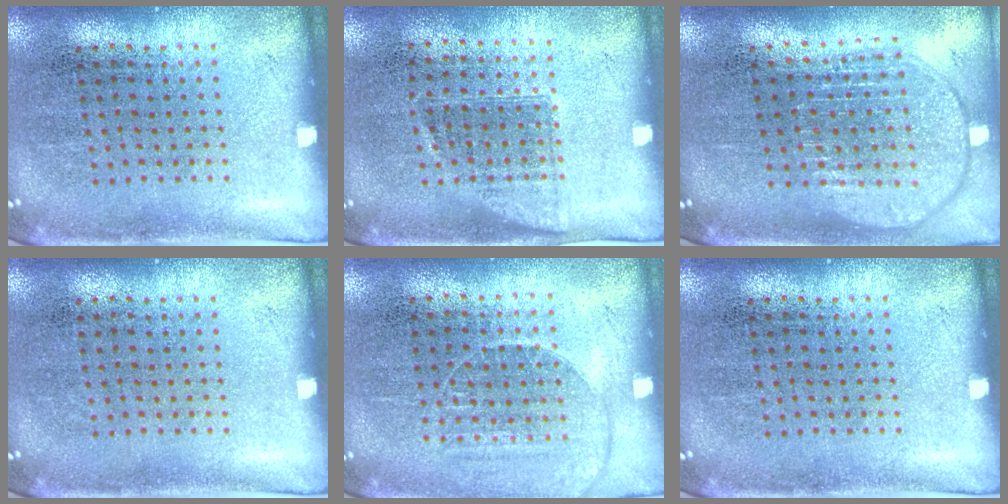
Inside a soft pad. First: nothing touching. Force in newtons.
{"total": 0.9, "press": 0.8, "slide": 0.5}
{"total": 1.8, "press": 1.5, "slide": 1.0}
{"total": 0.0}
{"total": 1.4, "press": 1.3, "slide": 0.6}
{"total": 0.0}